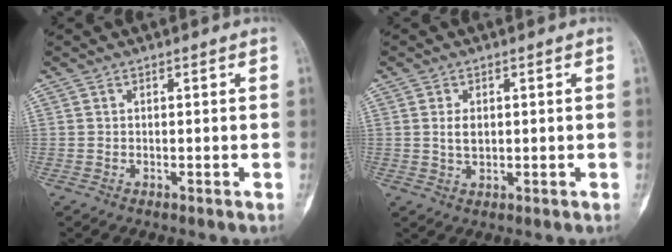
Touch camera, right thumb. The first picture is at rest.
{"total": 2.6, "force": [0.4, 1.6, 2.0], "torque": [-0.031, -0.004, 0.010]}